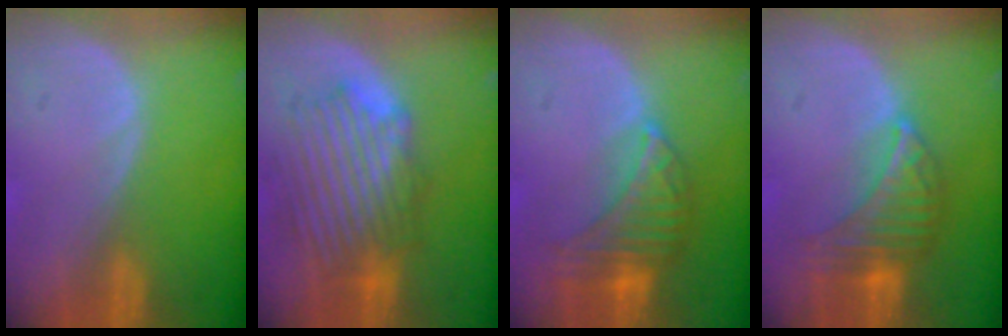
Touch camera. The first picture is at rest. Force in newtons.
{"total": 8.7, "press": 8.6, "slide": 1.3}
{"total": 7.9, "press": 7.1, "slide": 3.4}
{"total": 7.1, "press": 6.7, "slide": 2.2}